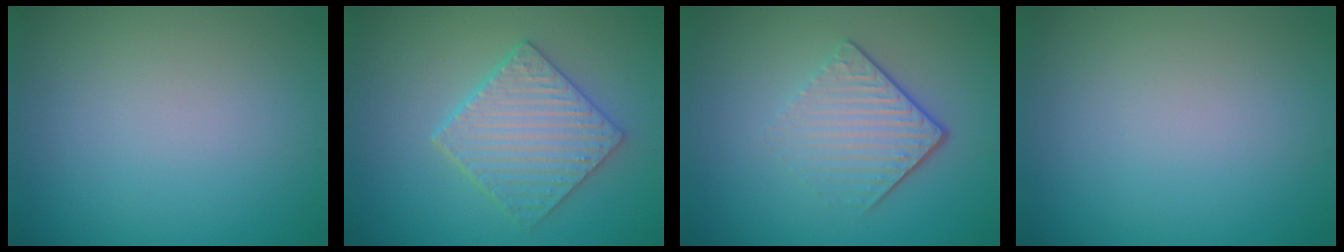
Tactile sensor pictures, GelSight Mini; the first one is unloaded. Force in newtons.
{"total": 4.7, "press": 4.0, "slide": 2.4}
{"total": 4.3, "press": 2.8, "slide": 3.3}
{"total": 0.0}